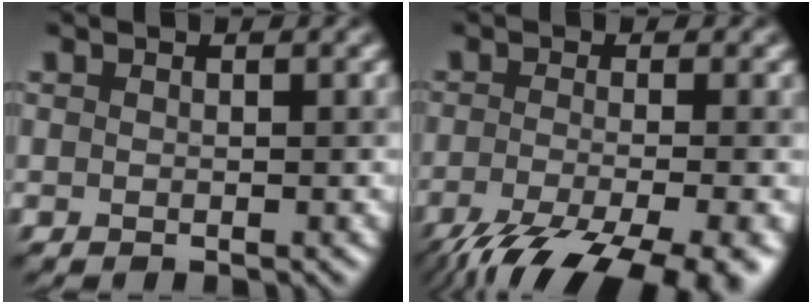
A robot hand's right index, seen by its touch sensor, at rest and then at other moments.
{"total": 11.2, "force": [-6.9, 3.2, 8.3], "torque": [-0.148, -0.028, -0.106]}